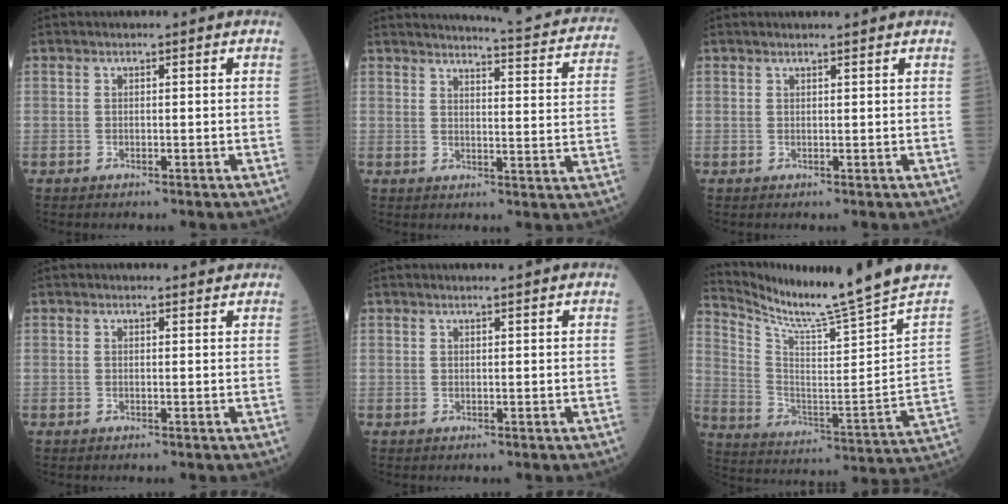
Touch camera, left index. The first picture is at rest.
{"total": 16.2, "force": [15.5, 0.5, 4.7], "torque": [-0.055, -0.072, 0.160]}
{"total": 1.9, "force": [1.7, -0.3, 0.6], "torque": [-0.011, 0.004, 0.024]}
{"total": 1.7, "force": [1.7, 0.1, 0.0], "torque": [-0.009, -0.003, 0.016]}
{"total": 2.6, "force": [2.4, -0.3, 0.9], "torque": [-0.014, 0.008, 0.030]}
{"total": 19.5, "force": [17.4, -3.3, 8.3], "torque": [-0.157, -0.112, 0.262]}